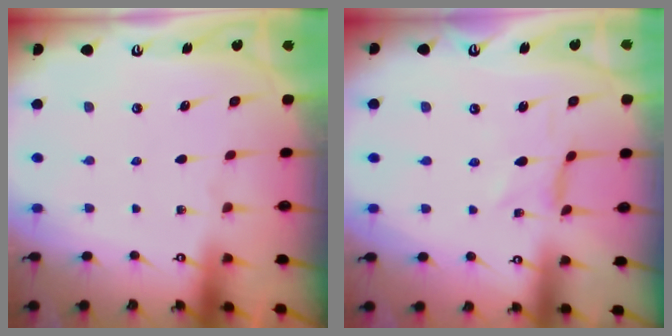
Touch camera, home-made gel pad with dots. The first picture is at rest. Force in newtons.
{"total": 0.0}